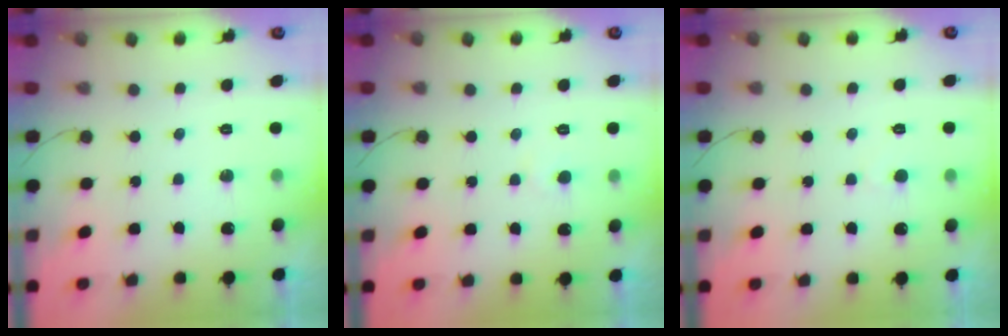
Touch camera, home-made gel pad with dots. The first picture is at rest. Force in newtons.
{"total": 2.0, "press": 2.0, "slide": 0.2}
{"total": 2.9, "press": 2.9, "slide": 0.3}